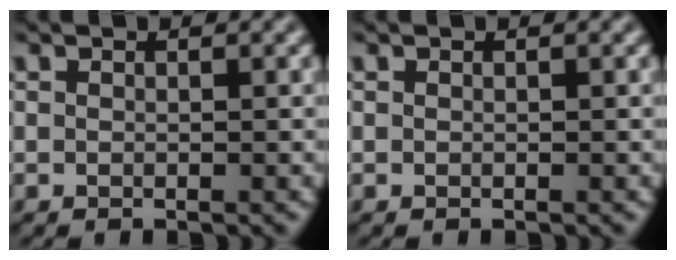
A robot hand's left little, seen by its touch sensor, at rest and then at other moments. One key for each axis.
{"total": 0.0}